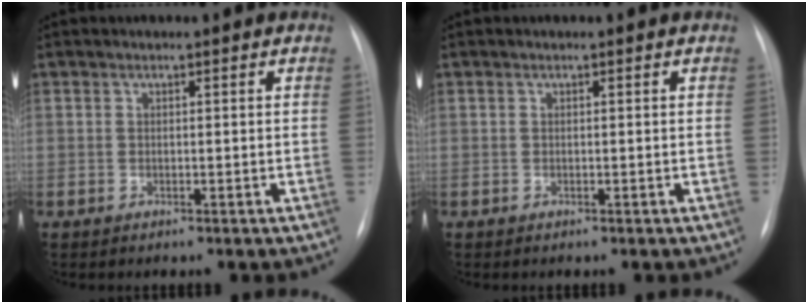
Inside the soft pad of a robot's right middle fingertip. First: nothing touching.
{"total": 0.0}